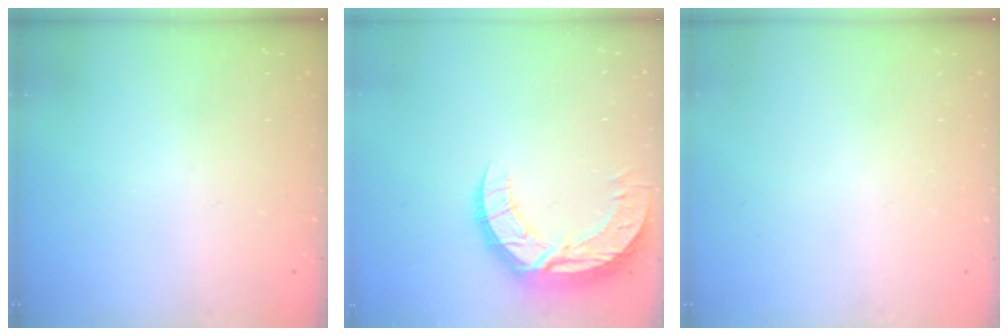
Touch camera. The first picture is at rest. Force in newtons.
{"total": 12.9, "press": 12.9, "slide": 1.1}
{"total": 0.0}